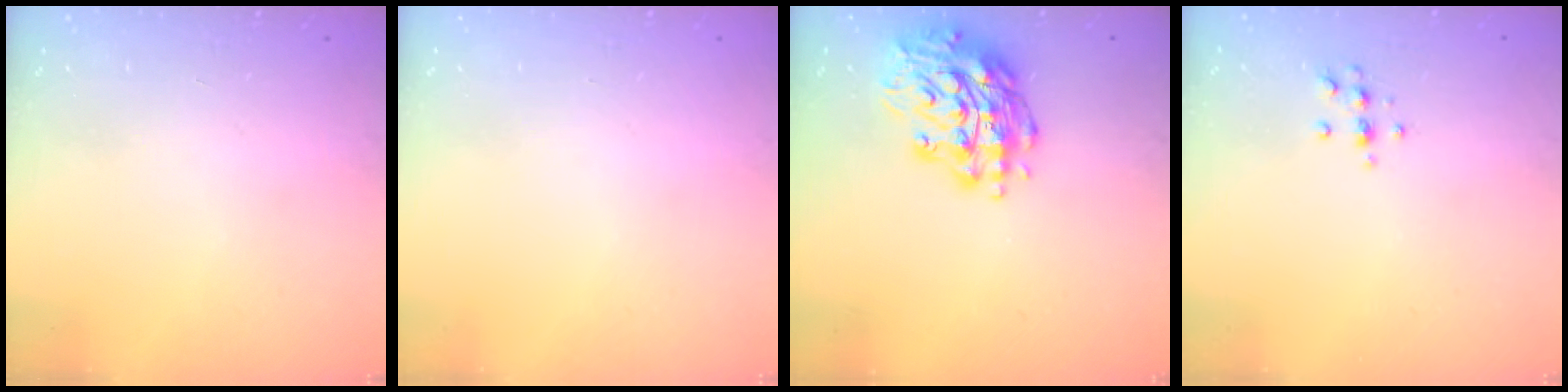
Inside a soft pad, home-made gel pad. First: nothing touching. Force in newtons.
{"total": 0.0}
{"total": 16.6, "press": 16.6, "slide": 1.6}
{"total": 4.9, "press": 4.8, "slide": 1.2}